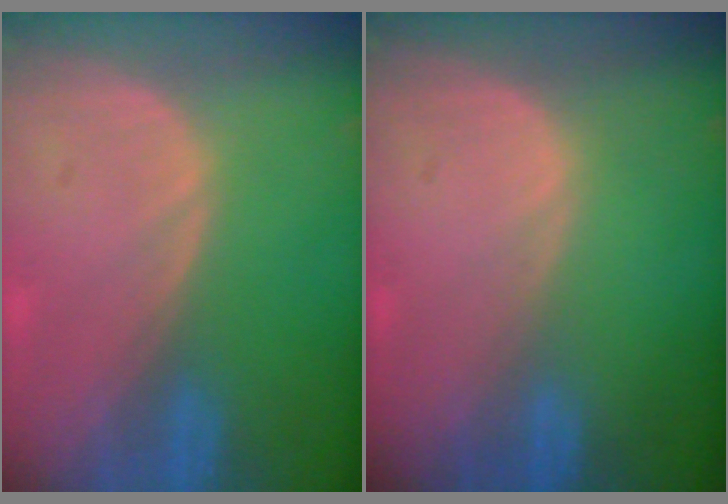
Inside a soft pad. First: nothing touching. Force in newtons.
{"total": 0.0}